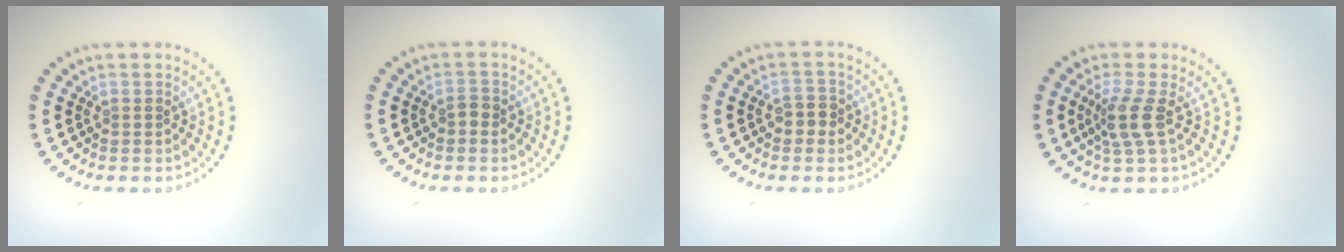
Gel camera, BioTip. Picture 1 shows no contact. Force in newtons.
{"total": 0.7, "press": 0.7, "slide": 0.1}
{"total": 1.9, "press": 1.9, "slide": 0.6}
{"total": 2.7, "press": 2.1, "slide": 1.7}